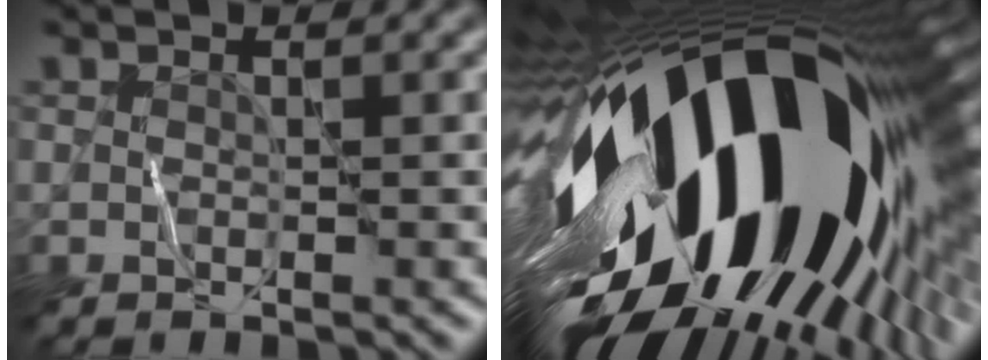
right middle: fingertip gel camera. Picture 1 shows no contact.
{"total": 21.9, "force": [-2.3, 10.6, 19.0], "torque": [-0.327, -0.066, -0.041]}